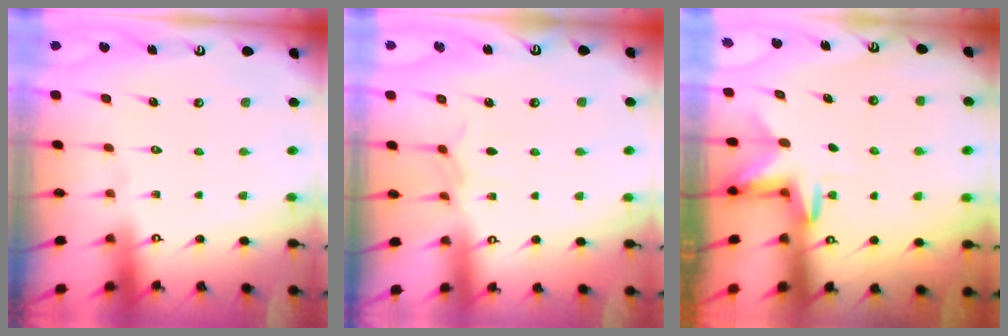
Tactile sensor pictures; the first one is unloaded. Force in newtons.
{"total": 4.6, "press": 4.5, "slide": 0.7}
{"total": 4.2, "press": 4.2, "slide": 0.6}